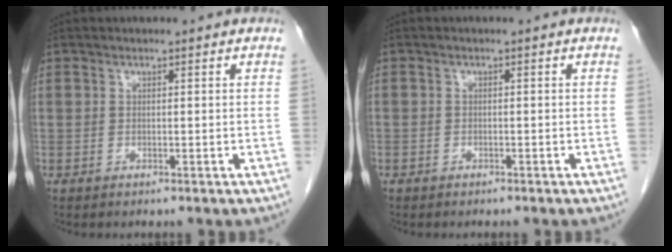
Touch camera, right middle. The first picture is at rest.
{"total": 0.9, "force": [-0.7, 0.6, 0.1], "torque": [-0.011, 0.001, -0.012]}